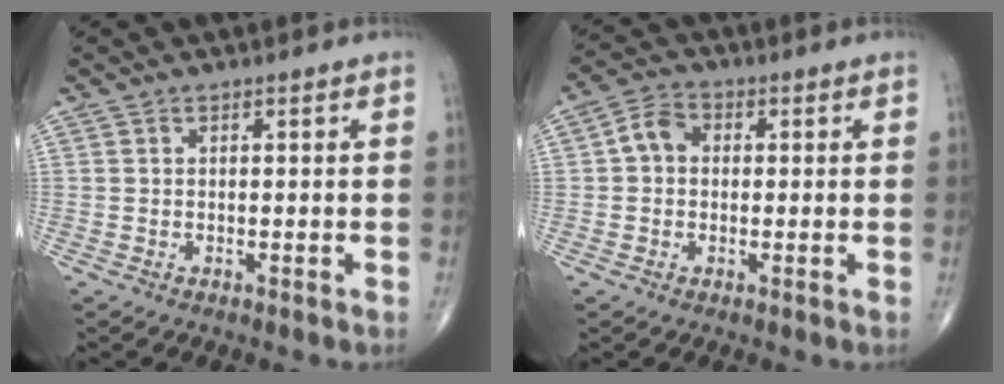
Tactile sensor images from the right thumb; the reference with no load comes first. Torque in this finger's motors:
{"motor_torque": [-0.46, 0.19, 0.14, -0.03, 0.06]}